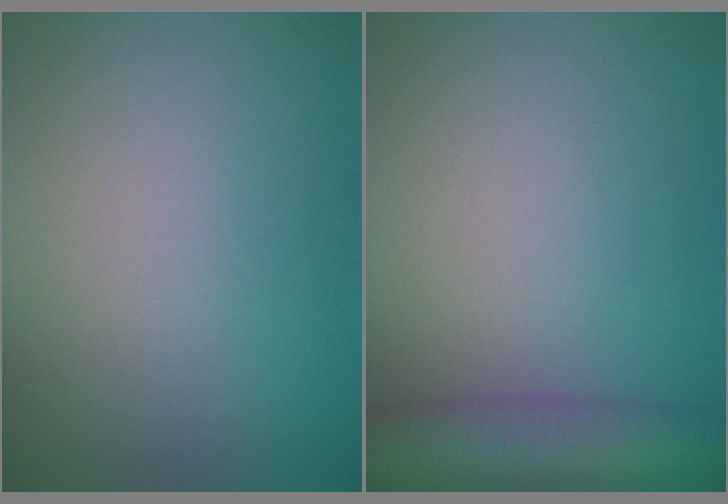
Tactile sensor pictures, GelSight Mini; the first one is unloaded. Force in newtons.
{"total": 6.9, "press": 6.9, "slide": 0.4}